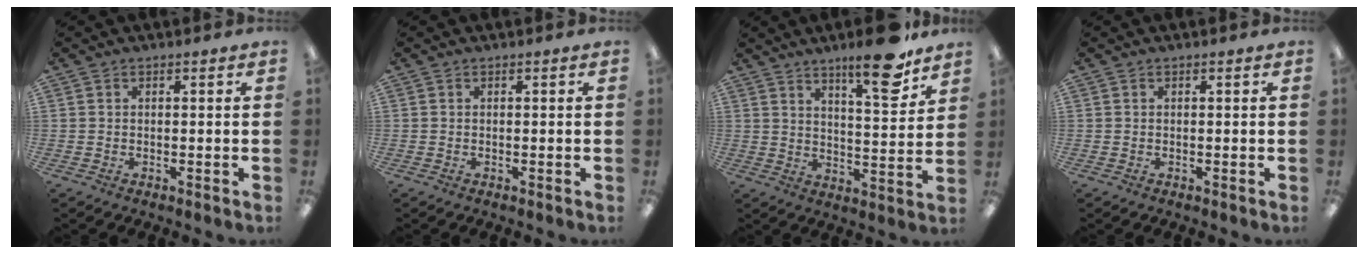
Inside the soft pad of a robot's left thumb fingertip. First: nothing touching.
{"total": 0.0}
{"total": 14.0, "force": [10.2, 3.3, 9.1], "torque": [-0.120, -0.067, 0.162]}
{"total": 0.0}